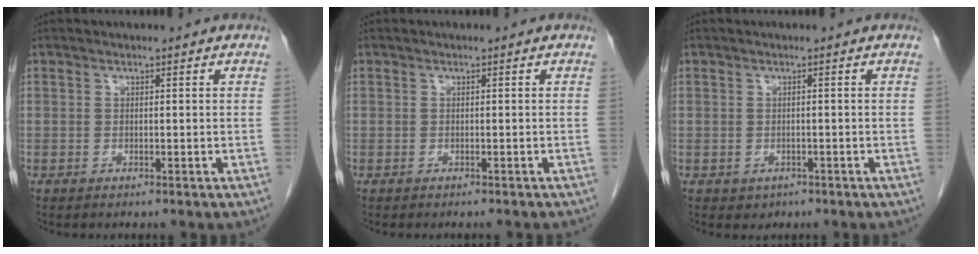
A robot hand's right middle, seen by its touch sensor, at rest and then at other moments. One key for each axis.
{"total": 2.1, "fx": -1.9, "fy": 0.3, "fz": 0.8, "tx": -0.017, "ty": -0.004, "tz": -0.022}
{"total": 1.5, "fx": -0.7, "fy": 1.2, "fz": 0.4, "tx": -0.006, "ty": 0.002, "tz": -0.003}